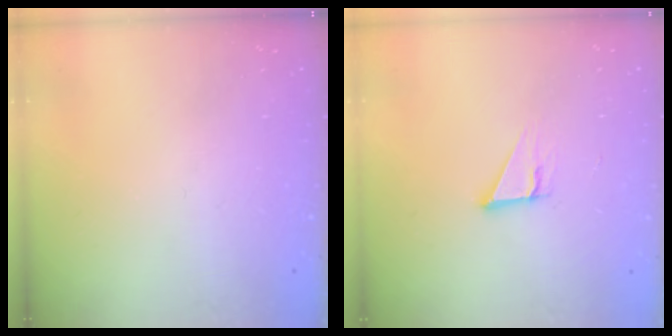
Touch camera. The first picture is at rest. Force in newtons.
{"total": 3.3, "press": 3.3, "slide": 0.2}